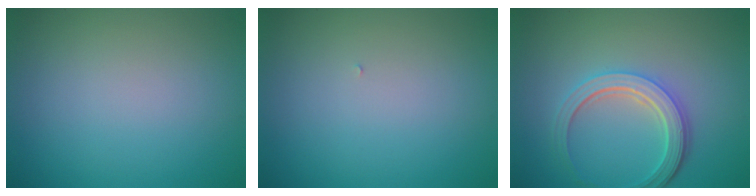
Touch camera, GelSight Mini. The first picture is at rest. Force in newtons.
{"total": 0.0}
{"total": 4.6, "press": 3.5, "slide": 3.0}